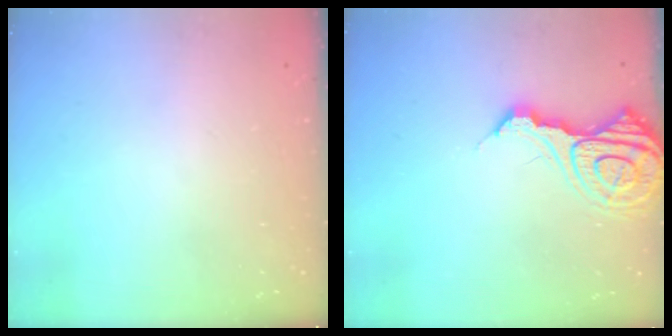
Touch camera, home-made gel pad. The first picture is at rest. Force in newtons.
{"total": 13.8, "press": 13.7, "slide": 1.5}